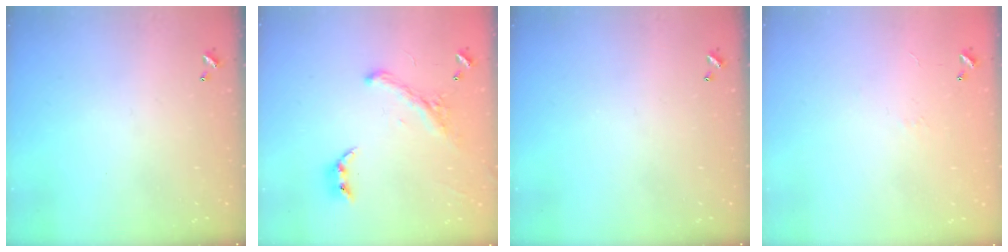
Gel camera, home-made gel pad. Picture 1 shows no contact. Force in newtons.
{"total": 2.6, "press": 2.3, "slide": 1.3}
{"total": 0.0}
{"total": 6.6, "press": 6.6, "slide": 0.7}